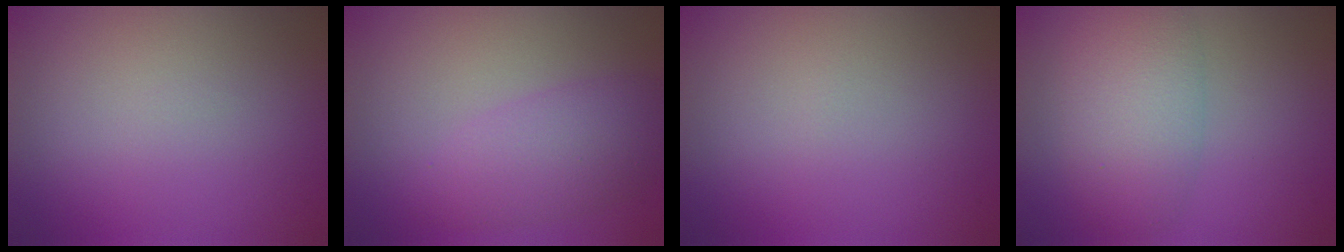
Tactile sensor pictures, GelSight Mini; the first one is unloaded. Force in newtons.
{"total": 3.8, "press": 3.8, "slide": 0.1}
{"total": 0.0}
{"total": 5.7, "press": 5.7, "slide": 0.2}